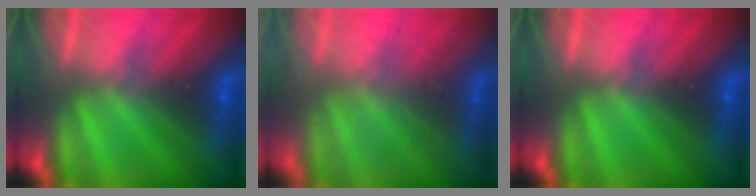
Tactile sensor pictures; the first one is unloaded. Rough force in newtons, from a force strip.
{"total": 2.2}
{"total": 0.0}